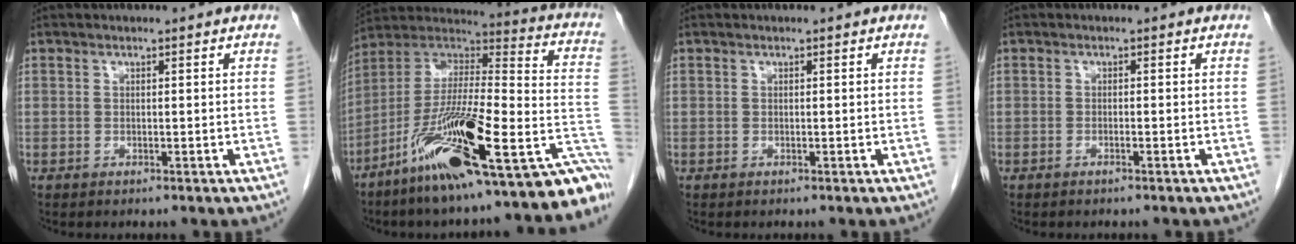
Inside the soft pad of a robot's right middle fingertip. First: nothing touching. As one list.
[{"total": 28.0, "force": [-17.1, 4.7, 21.7], "torque": [-0.245, 0.040, -0.275]}, {"total": 0.0}, {"total": 0.8, "force": [-0.6, 0.0, 0.5], "torque": [-0.016, 0.000, -0.009]}]